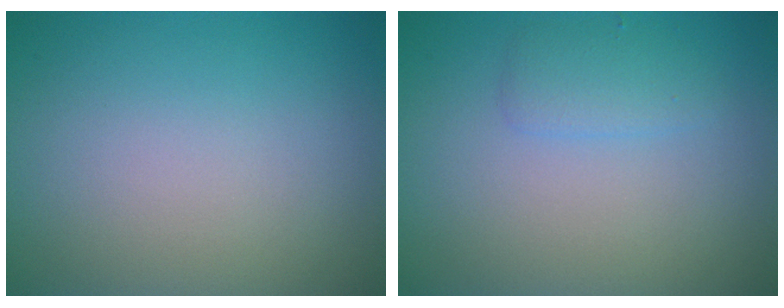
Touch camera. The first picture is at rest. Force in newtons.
{"total": 1.6, "press": 1.6, "slide": 0.0}